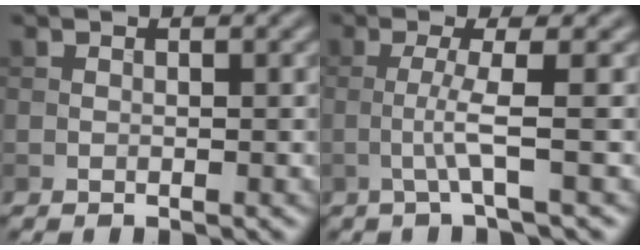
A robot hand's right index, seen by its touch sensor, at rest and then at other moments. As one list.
[{"total": 2.9, "force": [-0.6, 0.2, 2.9], "torque": [-0.057, 0.002, -0.019]}]